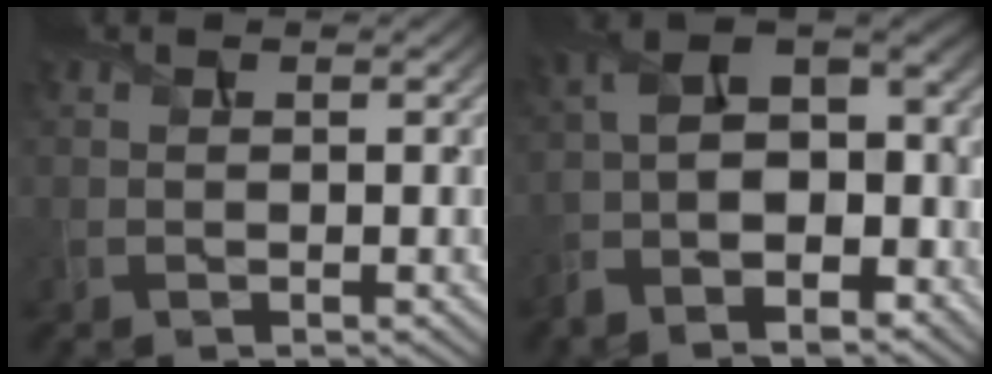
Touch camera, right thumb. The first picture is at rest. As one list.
[{"total": 12.4, "force": [-5.7, 6.9, 8.6], "torque": [-0.171, -0.036, -0.097]}]